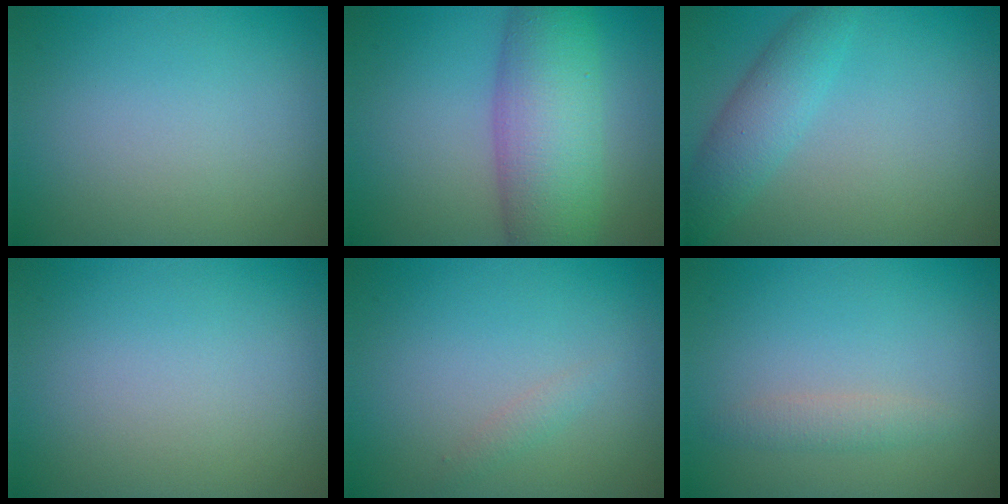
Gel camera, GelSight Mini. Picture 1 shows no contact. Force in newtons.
{"total": 8.2, "press": 8.2, "slide": 0.1}
{"total": 3.3, "press": 3.3, "slide": 0.1}
{"total": 0.0}
{"total": 0.8, "press": 0.8, "slide": 0.1}
{"total": 1.4, "press": 1.4, "slide": 0.1}